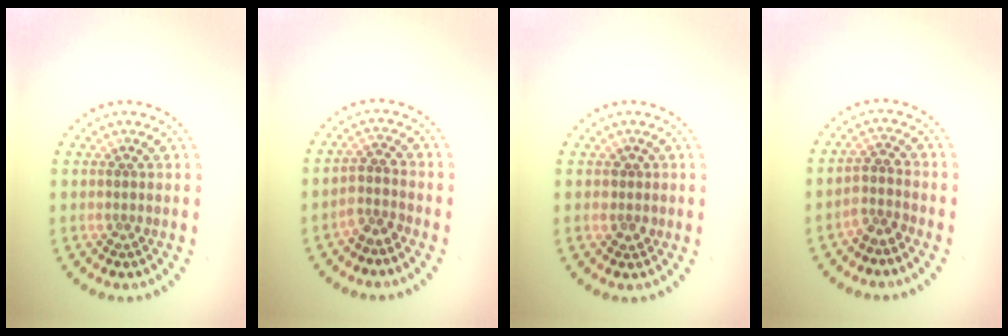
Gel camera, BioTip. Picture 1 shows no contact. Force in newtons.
{"total": 2.0, "press": 1.5, "slide": 1.3}
{"total": 1.2, "press": 1.1, "slide": 0.5}
{"total": 2.0, "press": 1.5, "slide": 1.3}